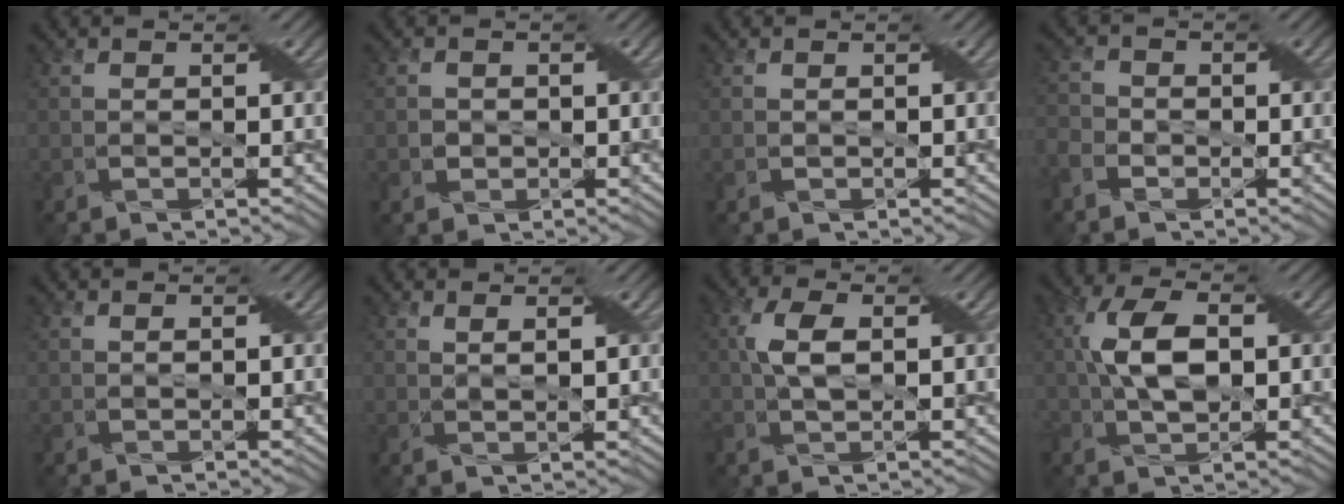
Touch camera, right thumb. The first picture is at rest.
{"total": 1.4, "force": [-0.3, 1.4, 0.0], "torque": [-0.002, -0.006, -0.004]}
{"total": 0.0}
{"total": 3.3, "force": [-1.9, 2.6, 1.0], "torque": [-0.028, -0.004, -0.043]}
{"total": 0.0}
{"total": 1.5, "force": [1.0, 0.3, 1.1], "torque": [-0.014, -0.008, 0.021]}
{"total": 4.0, "force": [0.4, 2.0, 3.4], "torque": [-0.081, 0.006, 0.011]}
{"total": 6.6, "force": [0.3, 3.6, 5.5], "torque": [-0.121, 0.006, 0.006]}